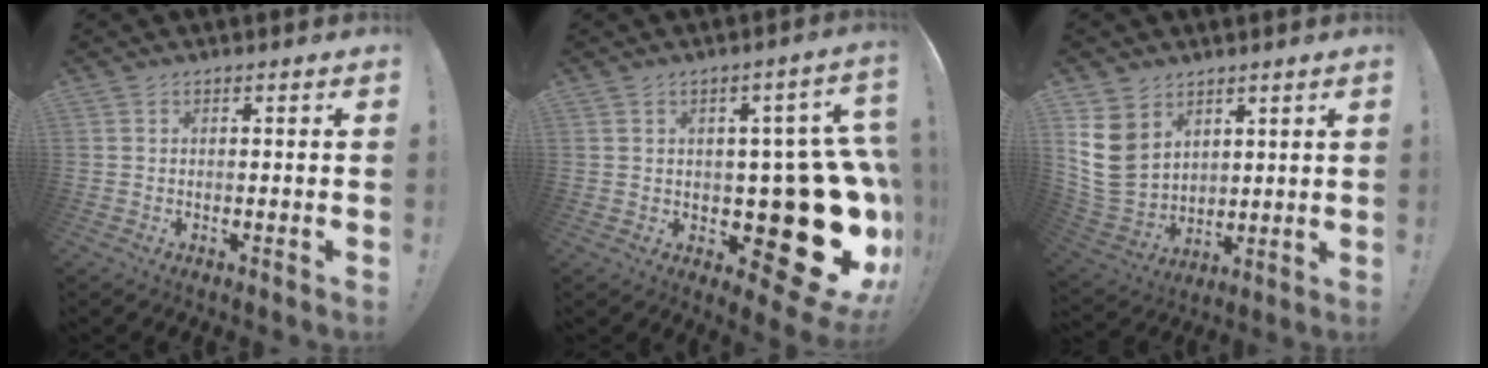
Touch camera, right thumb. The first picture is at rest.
{"total": 23.8, "force": [-2.9, 11.8, 20.5], "torque": [-0.261, 0.005, -0.020]}
{"total": 12.8, "force": [5.3, 10.1, 5.9], "torque": [-0.128, -0.032, 0.111]}